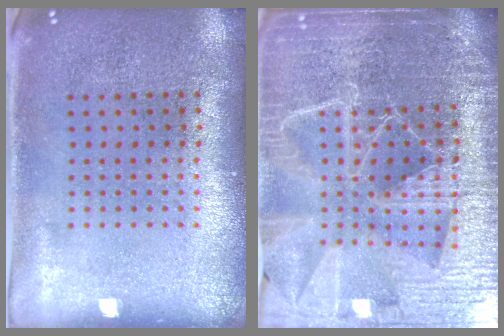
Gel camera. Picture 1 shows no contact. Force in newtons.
{"total": 6.3, "press": 5.5, "slide": 3.1}